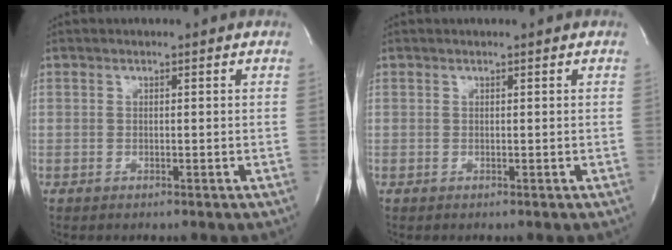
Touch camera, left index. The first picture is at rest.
{"total": 0.0}